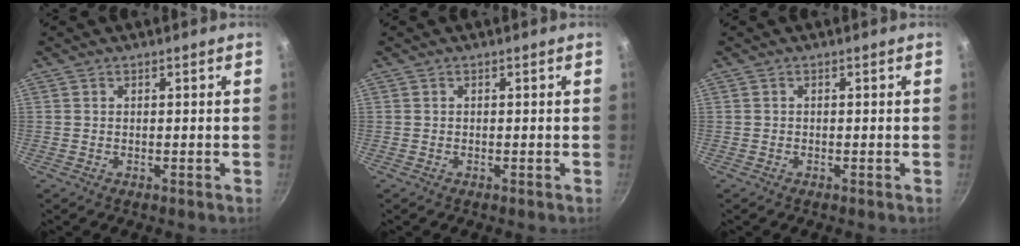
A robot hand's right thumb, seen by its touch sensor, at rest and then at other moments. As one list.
[{"total": 0.0}, {"total": 0.0}]